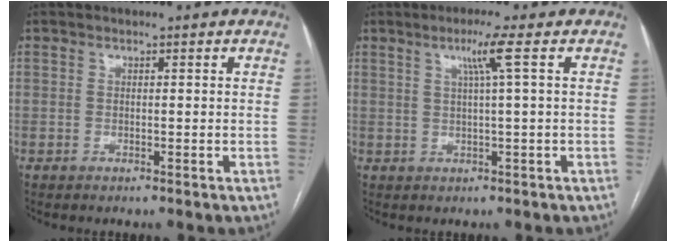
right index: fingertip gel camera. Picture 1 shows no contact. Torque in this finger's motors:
{"motor_torque": [0.47, 0.14, 0.07, 0.03]}